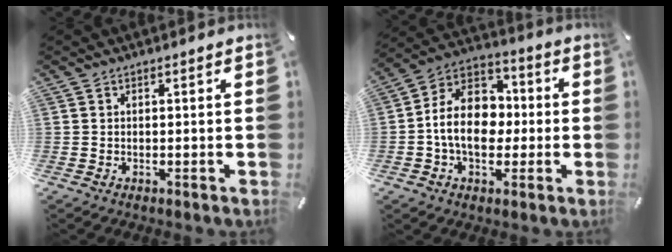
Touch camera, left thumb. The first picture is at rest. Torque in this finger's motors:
{"motor_torque": [0.48, 1.17, 0.42, 0.09, 0.37]}